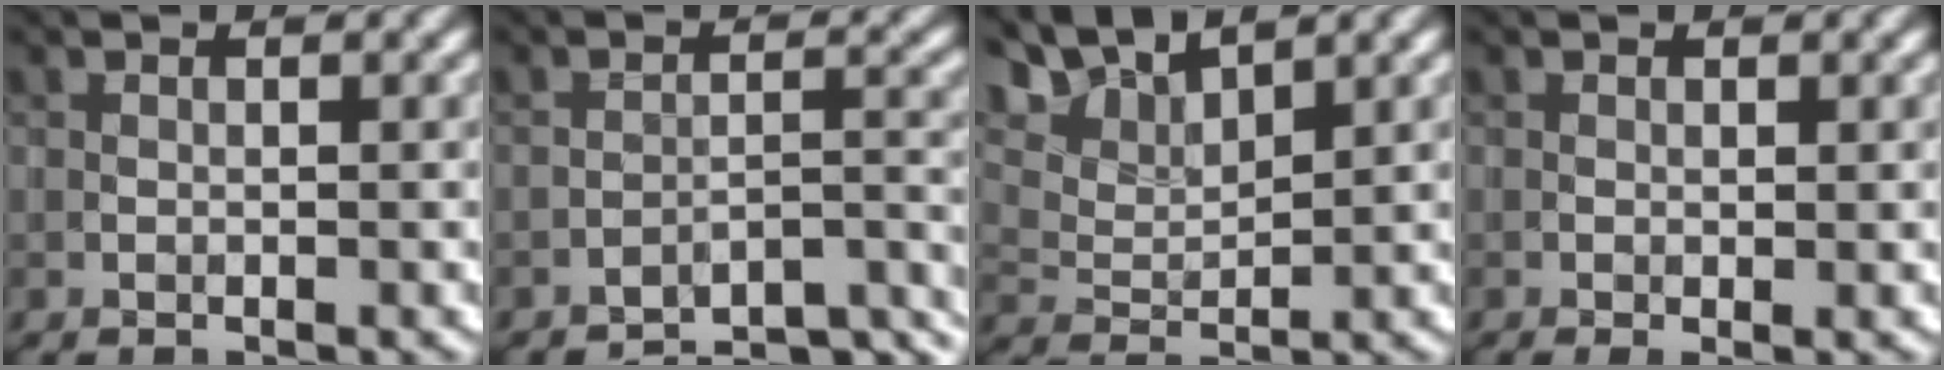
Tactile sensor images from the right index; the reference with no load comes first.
{"total": 8.4, "force": [-7.9, 1.7, 2.4], "torque": [-0.024, 0.004, -0.106]}
{"total": 5.9, "force": [5.0, 1.6, 2.6], "torque": [-0.067, 0.015, 0.078]}
{"total": 1.0, "force": [-0.1, 0.3, 0.9], "torque": [-0.018, -0.006, -0.003]}